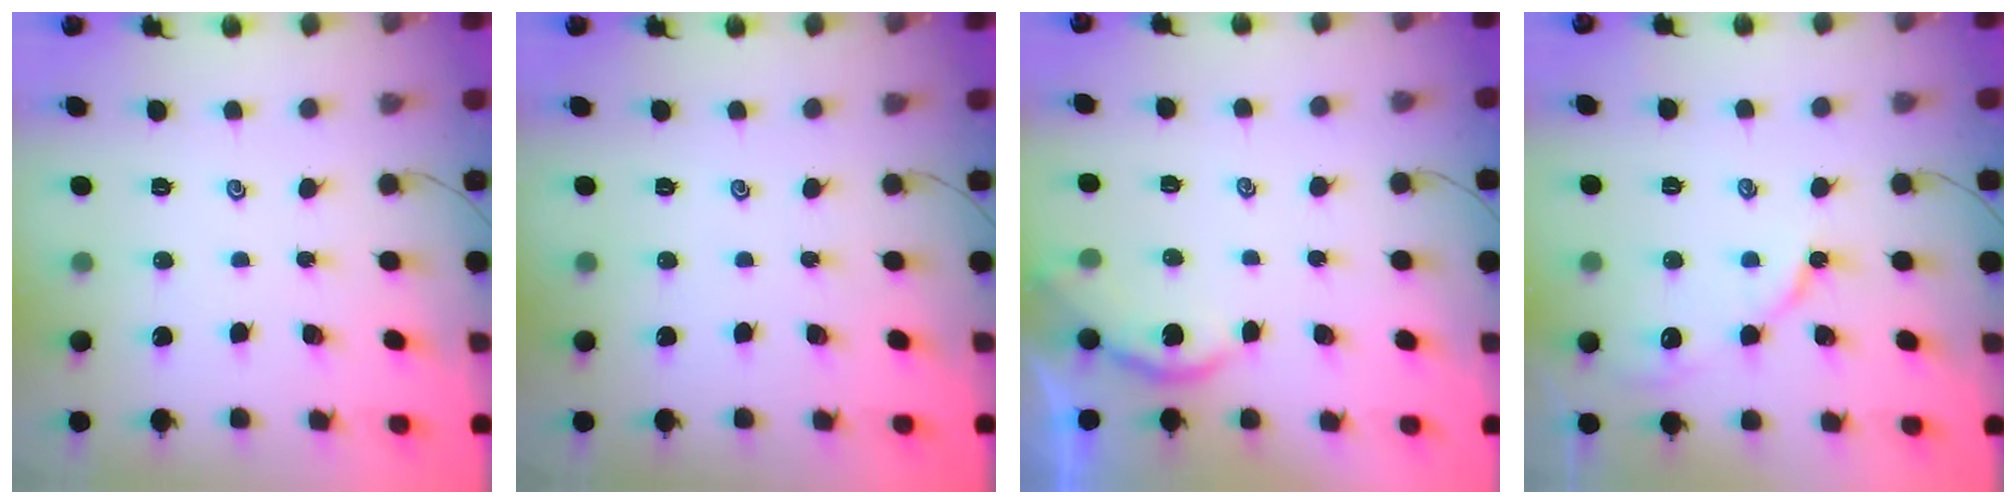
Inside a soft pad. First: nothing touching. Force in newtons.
{"total": 0.0}
{"total": 1.9, "press": 1.8, "slide": 0.4}
{"total": 7.2, "press": 7.1, "slide": 0.8}